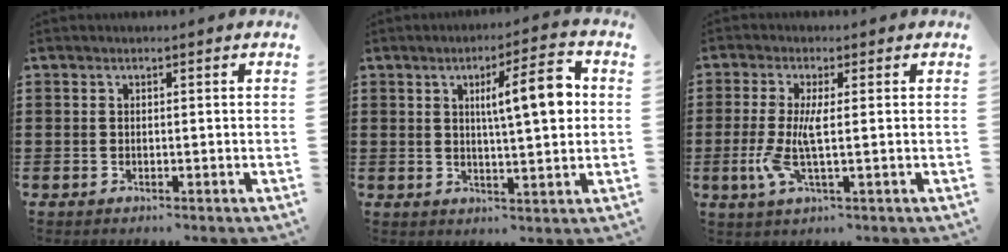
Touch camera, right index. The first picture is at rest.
{"total": 8.8, "force": [2.0, 1.5, 8.5], "torque": [-0.139, -0.006, 0.023]}
{"total": 5.2, "force": [-0.6, 0.7, 5.1], "torque": [-0.121, -0.017, -0.020]}